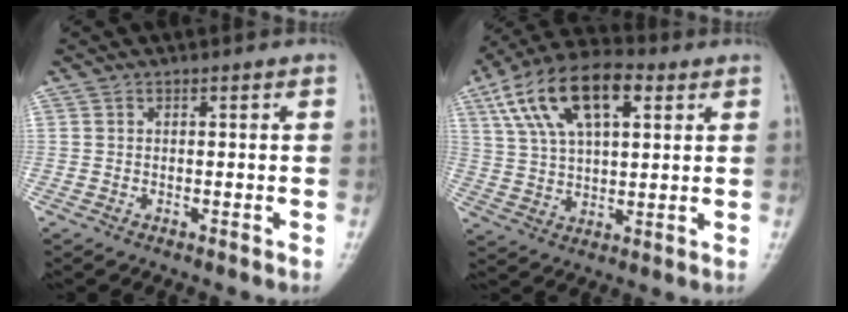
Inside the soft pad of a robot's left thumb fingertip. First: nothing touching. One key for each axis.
{"total": 17.3, "fx": 7.3, "fy": 8.5, "fz": 13.2, "tx": -0.222, "ty": 0.007, "tz": 0.127}